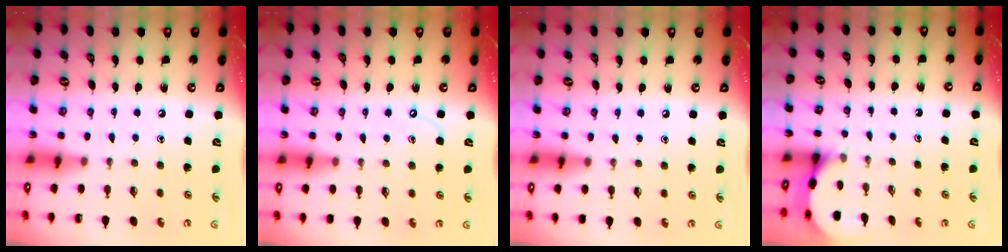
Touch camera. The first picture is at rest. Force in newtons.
{"total": 3.9, "press": 3.8, "slide": 0.6}
{"total": 5.4, "press": 5.4, "slide": 0.8}
{"total": 3.0, "press": 3.0, "slide": 0.2}